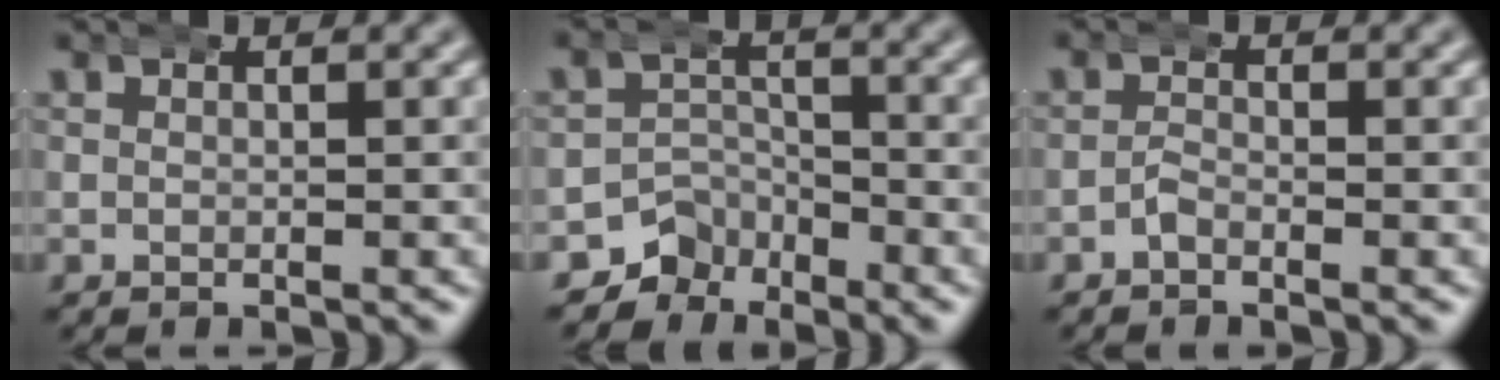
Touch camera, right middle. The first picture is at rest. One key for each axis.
{"total": 5.2, "fx": -3.5, "fy": 3.7, "fz": 0.7, "tx": -0.022, "ty": -0.016, "tz": -0.069}
{"total": 1.0, "fx": -0.9, "fy": 0.3, "fz": 0.3, "tx": -0.011, "ty": -0.005, "tz": -0.020}